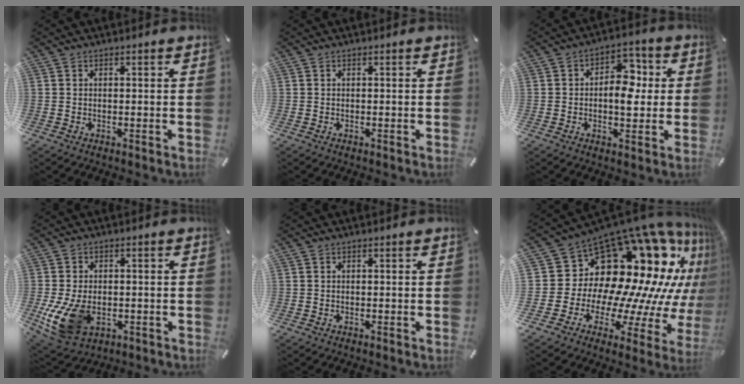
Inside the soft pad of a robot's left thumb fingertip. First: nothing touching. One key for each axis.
{"total": 0.0}
{"total": 9.3, "fx": 0.0, "fy": 6.2, "fz": 6.9, "tx": -0.083, "ty": 0.003, "tz": -0.004}
{"total": 11.2, "fx": -2.8, "fy": 7.7, "fz": 7.6, "tx": -0.168, "ty": -0.003, "tz": -0.047}
{"total": 0.0}
{"total": 23.0, "fx": 10.7, "fy": 14.8, "fz": 14.0, "tx": -0.177, "ty": -0.150, "tz": 0.224}